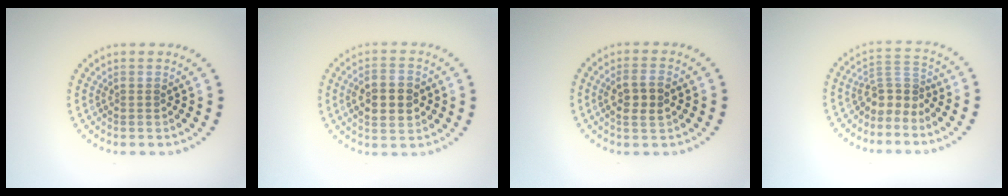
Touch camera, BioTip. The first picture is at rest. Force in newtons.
{"total": 4.6, "press": 4.6, "slide": 0.2}
{"total": 2.8, "press": 2.8, "slide": 0.6}
{"total": 3.0, "press": 2.0, "slide": 2.2}